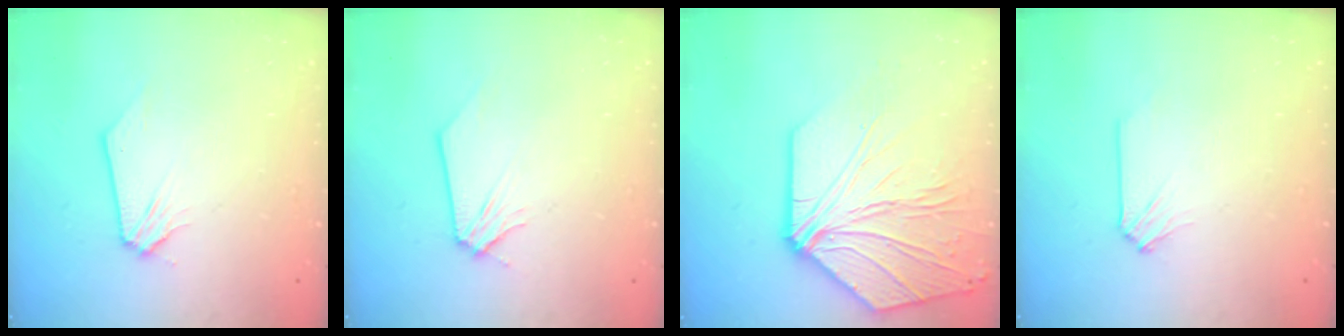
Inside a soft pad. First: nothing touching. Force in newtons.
{"total": 0.0}
{"total": 15.2, "press": 15.0, "slide": 2.2}
{"total": 0.0}